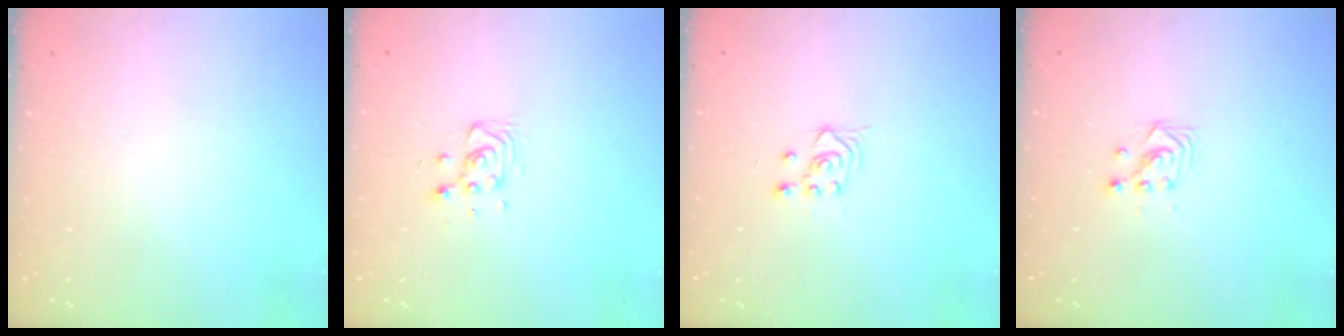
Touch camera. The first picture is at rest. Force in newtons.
{"total": 7.3, "press": 7.1, "slide": 2.0}
{"total": 3.2, "press": 2.9, "slide": 1.4}
{"total": 2.9, "press": 2.9, "slide": 0.2}